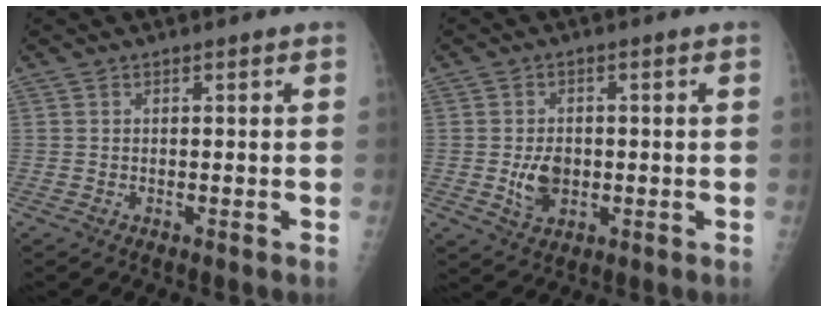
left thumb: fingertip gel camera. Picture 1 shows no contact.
{"total": 5.2, "force": [-0.7, 3.7, 3.6], "torque": [-0.051, -0.002, -0.006]}